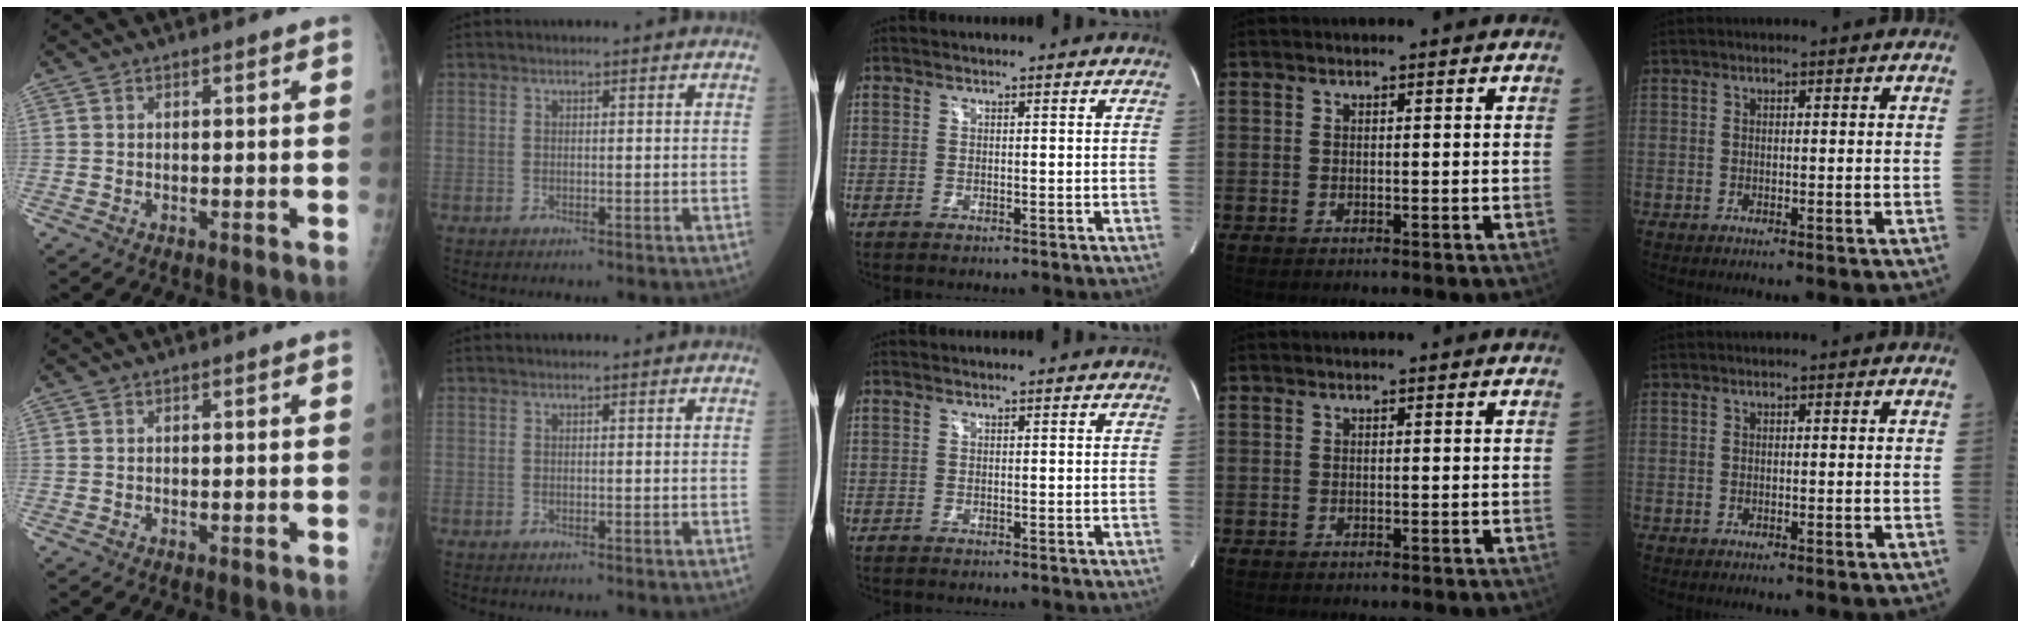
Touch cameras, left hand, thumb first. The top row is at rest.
{}